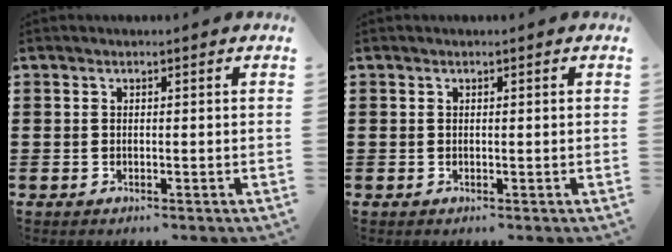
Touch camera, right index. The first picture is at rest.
{"total": 0.0}